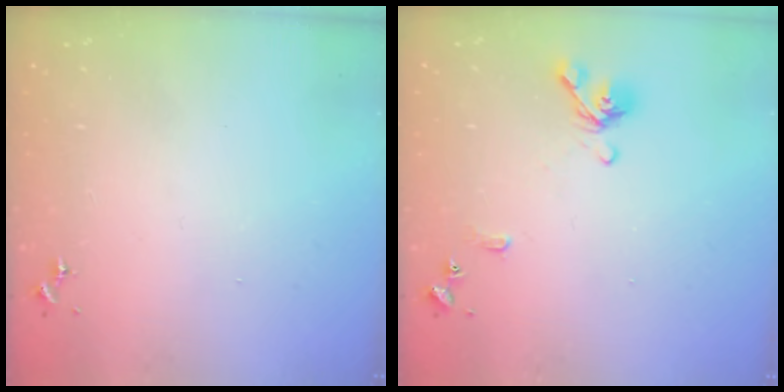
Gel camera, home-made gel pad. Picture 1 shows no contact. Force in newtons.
{"total": 10.1, "press": 10.0, "slide": 1.4}